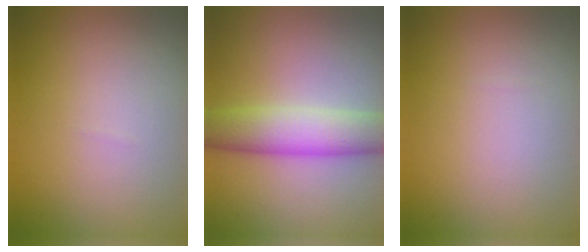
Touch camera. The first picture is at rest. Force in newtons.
{"total": 6.1, "press": 6.1, "slide": 0.1}
{"total": 0.0}